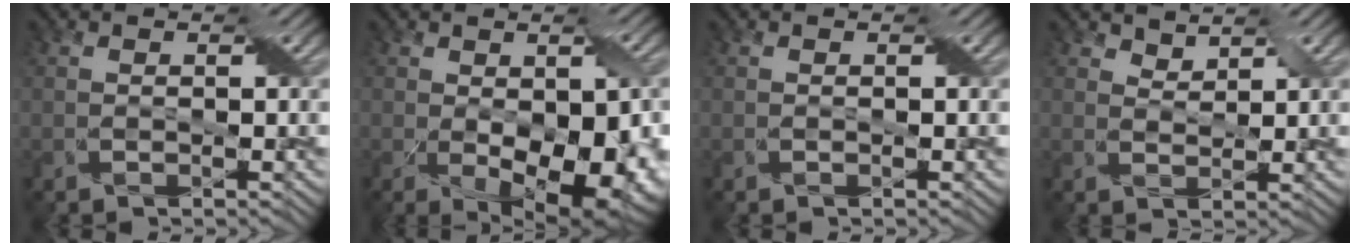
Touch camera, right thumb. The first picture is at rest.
{"total": 11.9, "force": [-2.7, 6.5, 9.5], "torque": [-0.135, -0.057, -0.013]}
{"total": 0.0}
{"total": 2.0, "force": [2.0, 0.3, -0.2], "torque": [-0.003, -0.002, 0.037]}